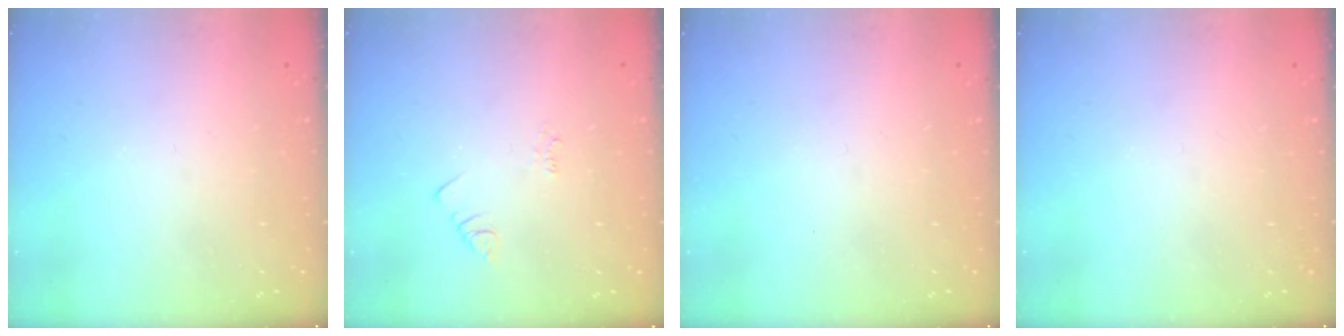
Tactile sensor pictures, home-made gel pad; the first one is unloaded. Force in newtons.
{"total": 2.2, "press": 2.1, "slide": 0.4}
{"total": 0.0}
{"total": 0.0}